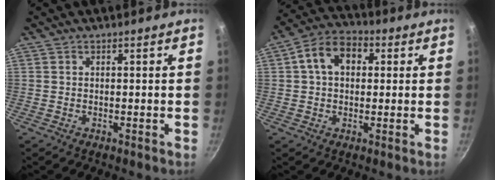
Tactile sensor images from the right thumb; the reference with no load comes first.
{"total": 9.8, "force": [2.2, 6.9, 6.6], "torque": [-0.089, 0.023, 0.020]}